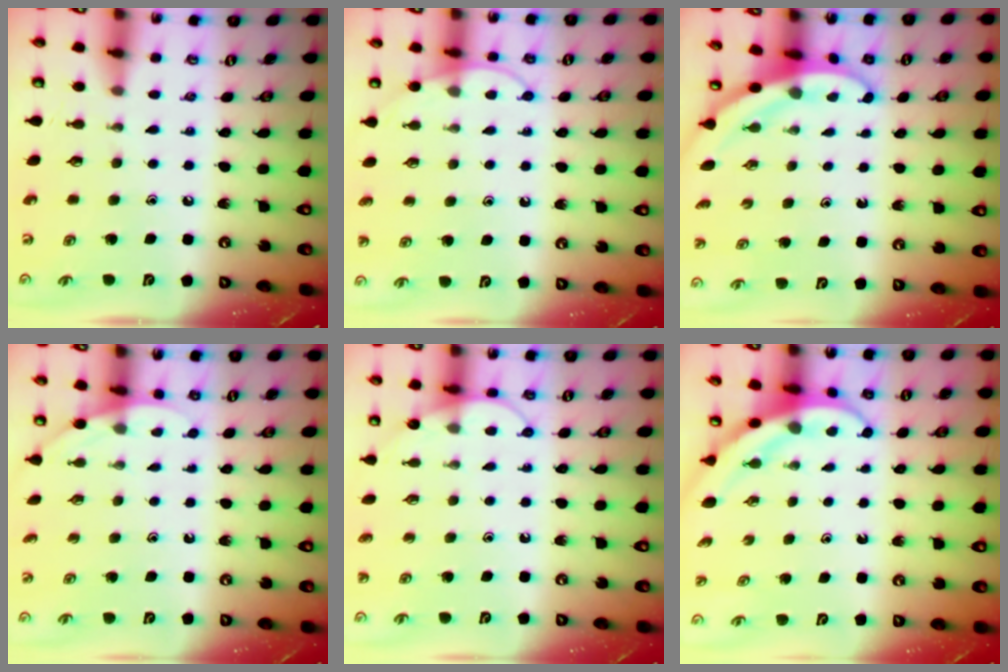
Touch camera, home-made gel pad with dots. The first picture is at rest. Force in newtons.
{"total": 6.6, "press": 6.6, "slide": 0.7}
{"total": 3.2, "press": 3.2, "slide": 0.2}
{"total": 2.6, "press": 2.6, "slide": 0.2}
{"total": 6.4, "press": 6.4, "slide": 0.3}
{"total": 4.0, "press": 3.9, "slide": 0.4}